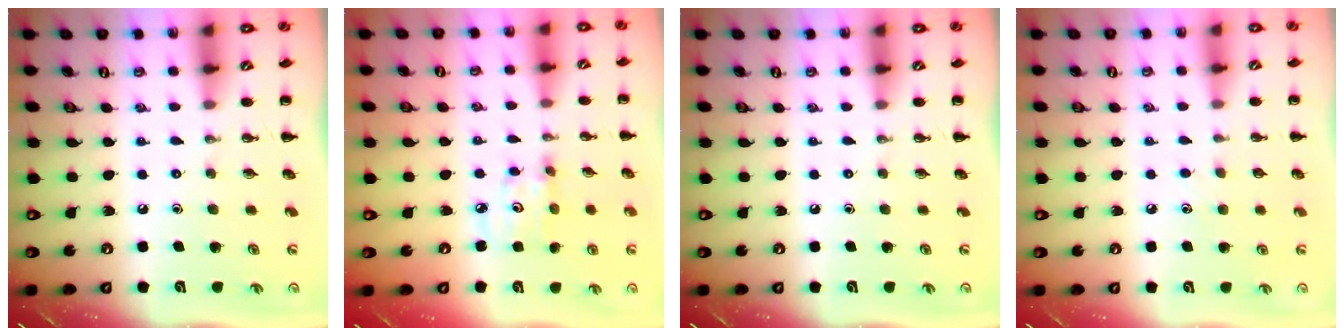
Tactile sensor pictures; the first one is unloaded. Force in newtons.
{"total": 3.6, "press": 3.6, "slide": 0.5}
{"total": 0.0}
{"total": 3.2, "press": 3.1, "slide": 0.9}